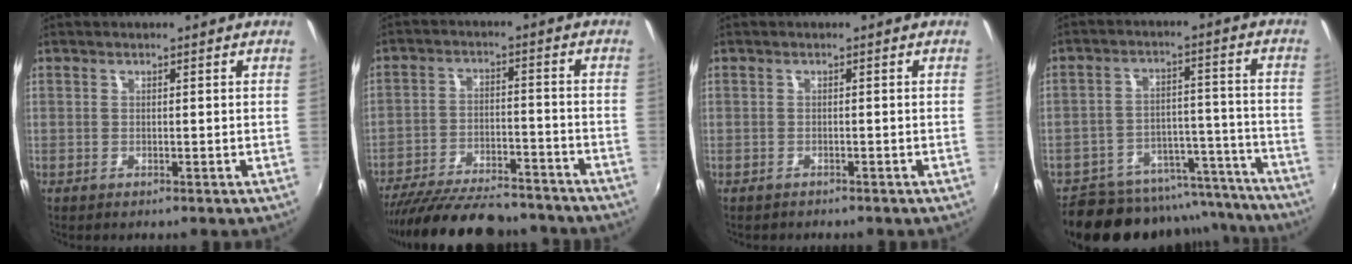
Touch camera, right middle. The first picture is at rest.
{"total": 20.7, "force": [-18.0, 5.4, 8.7], "torque": [-0.178, -0.020, -0.262]}
{"total": 0.8, "force": [-0.8, 0.2, 0.1], "torque": [-0.007, 0.001, -0.011]}
{"total": 22.1, "force": [-19.6, 8.0, 6.4], "torque": [-0.118, 0.043, -0.247]}